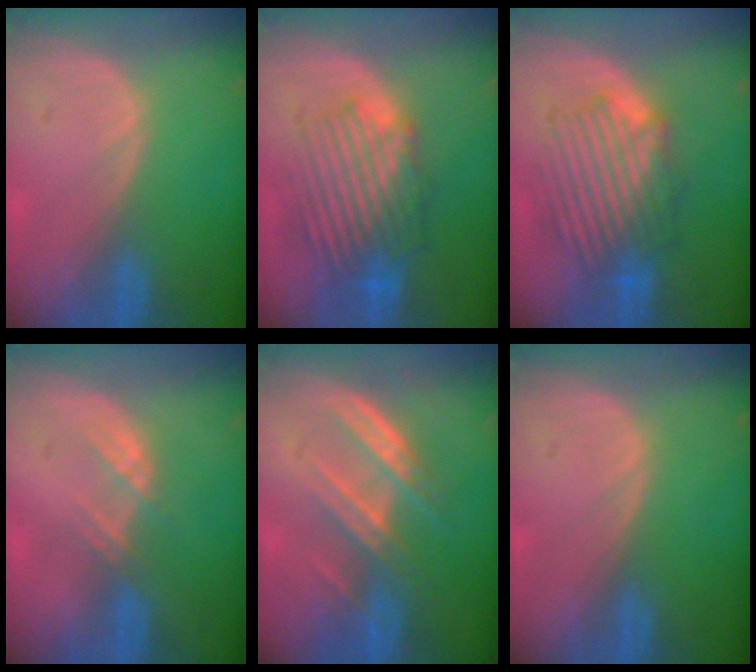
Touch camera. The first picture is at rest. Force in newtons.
{"total": 9.4, "press": 8.9, "slide": 3.1}
{"total": 8.8, "press": 8.4, "slide": 2.6}
{"total": 2.6, "press": 2.5, "slide": 0.7}
{"total": 7.1, "press": 6.5, "slide": 2.8}
{"total": 0.0}